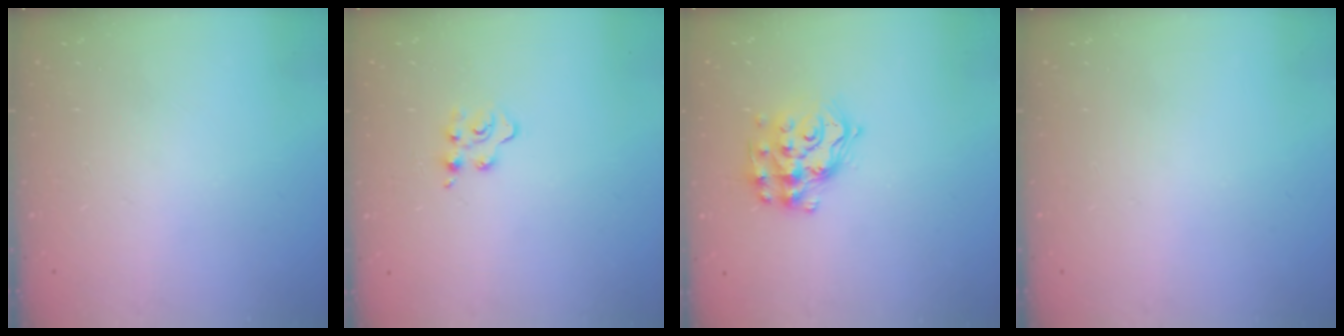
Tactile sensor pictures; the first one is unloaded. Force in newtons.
{"total": 4.4, "press": 4.3, "slide": 0.5}
{"total": 14.8, "press": 14.8, "slide": 0.9}
{"total": 0.0}